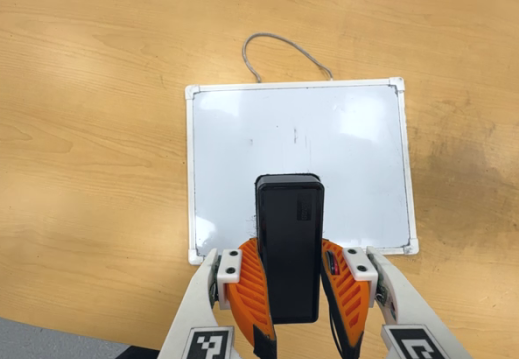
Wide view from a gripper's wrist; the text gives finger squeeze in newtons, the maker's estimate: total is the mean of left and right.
{"total": 10.3, "left": 8.9, "right": 11.8}